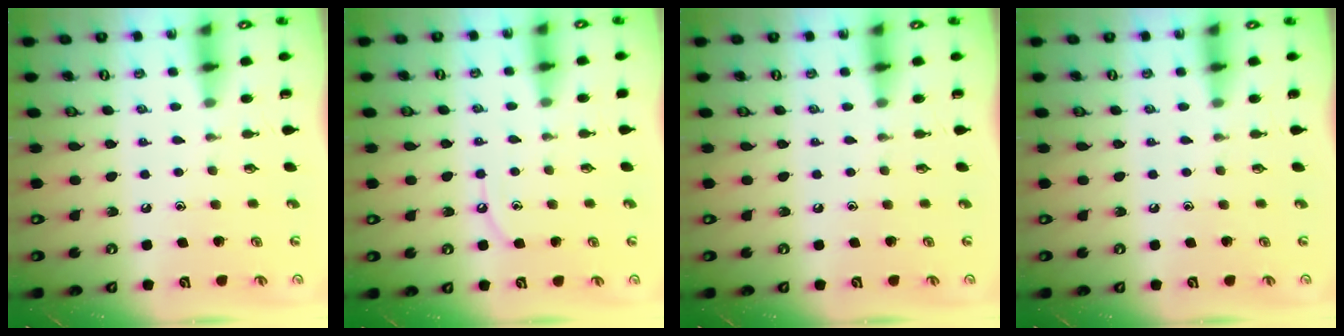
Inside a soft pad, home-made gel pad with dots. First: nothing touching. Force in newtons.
{"total": 4.6, "press": 4.5, "slide": 0.6}
{"total": 0.0}
{"total": 0.0}